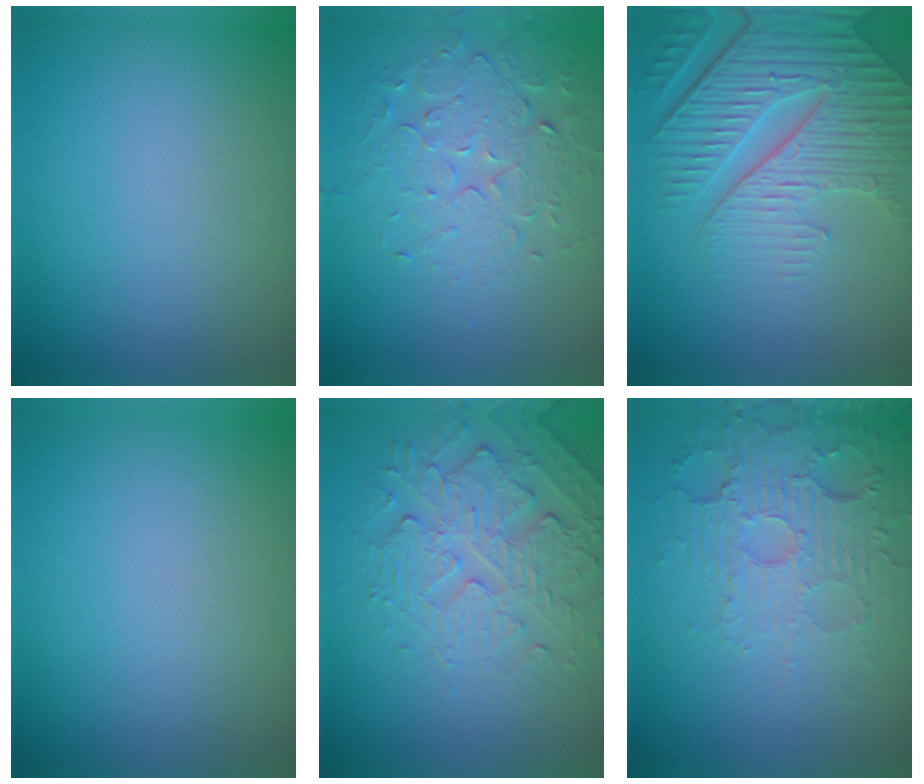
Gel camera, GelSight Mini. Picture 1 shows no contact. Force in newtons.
{"total": 4.1, "press": 3.5, "slide": 2.2}
{"total": 7.9, "press": 5.8, "slide": 5.3}
{"total": 0.0}
{"total": 4.8, "press": 3.7, "slide": 3.1}
{"total": 5.7, "press": 3.6, "slide": 4.4}